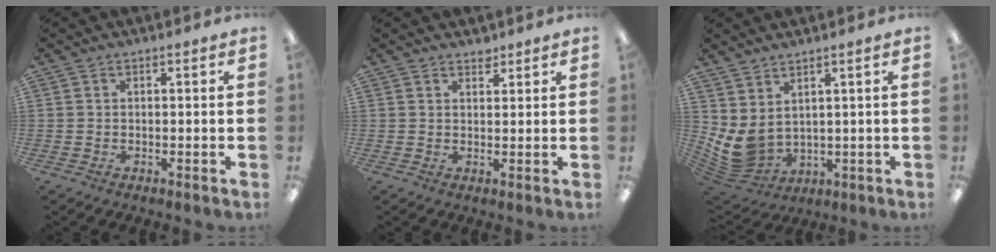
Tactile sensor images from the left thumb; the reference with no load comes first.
{"total": 2.1, "force": [2.0, 0.7, 0.1], "torque": [0.004, -0.011, 0.037]}
{"total": 6.6, "force": [2.4, 4.3, 4.4], "torque": [-0.118, -0.032, 0.051]}